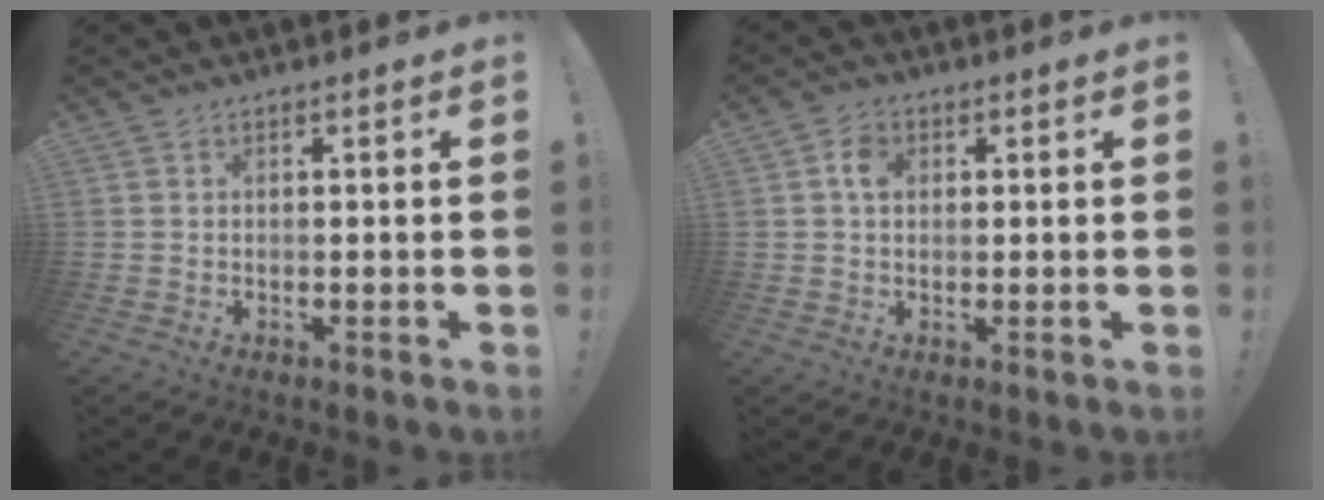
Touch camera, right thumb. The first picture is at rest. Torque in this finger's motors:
{"motor_torque": [0.00, -0.01, 0.26, 0.26, 0.00]}